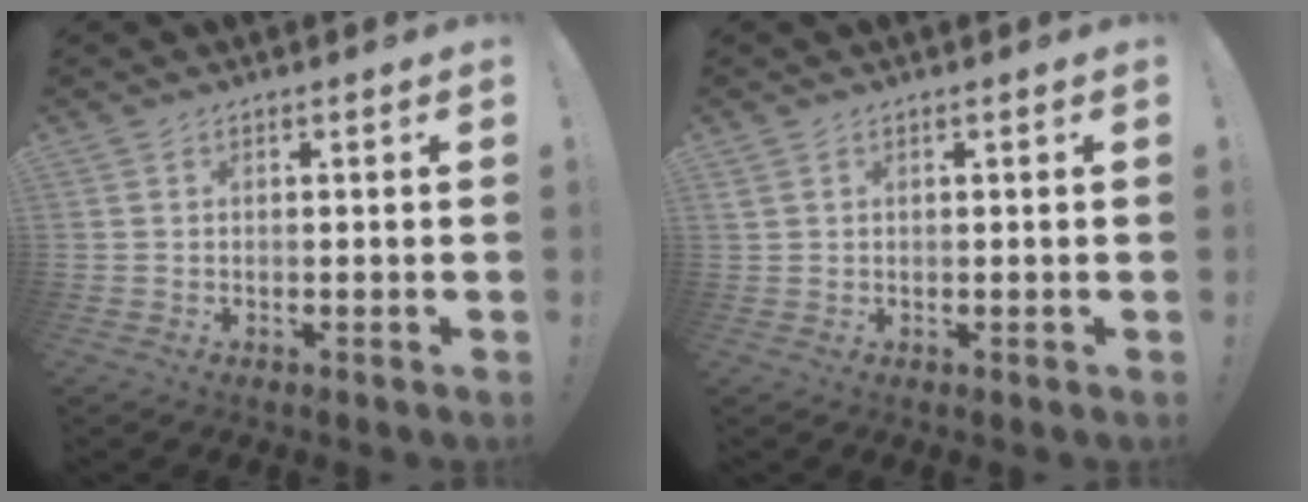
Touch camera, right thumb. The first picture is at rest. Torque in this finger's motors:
{"motor_torque": [-0.05, -0.01, -0.02, -0.21, 0.01]}